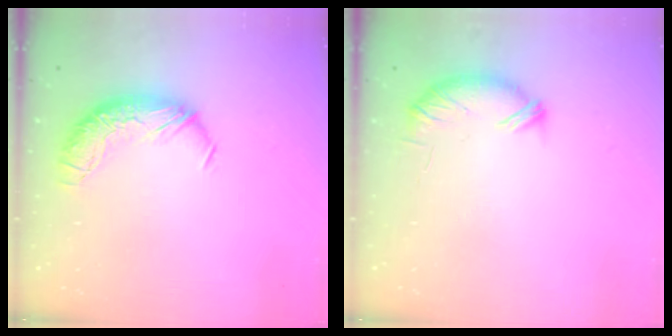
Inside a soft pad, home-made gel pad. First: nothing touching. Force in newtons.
{"total": 5.9, "press": 5.9, "slide": 0.4}